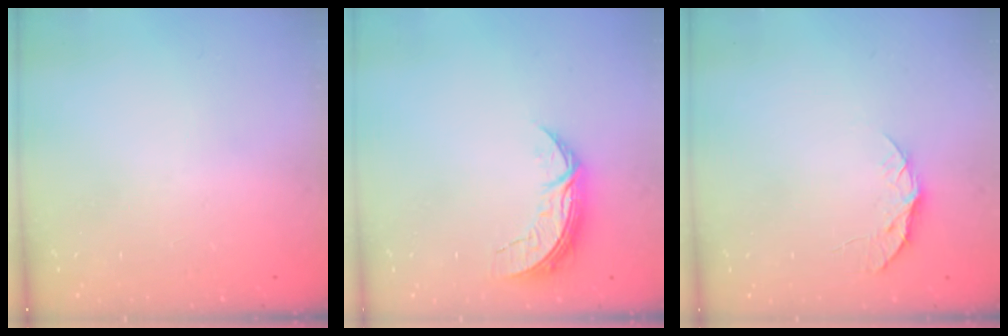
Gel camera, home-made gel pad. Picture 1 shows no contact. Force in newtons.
{"total": 7.2, "press": 7.1, "slide": 0.5}
{"total": 8.1, "press": 8.1, "slide": 0.7}